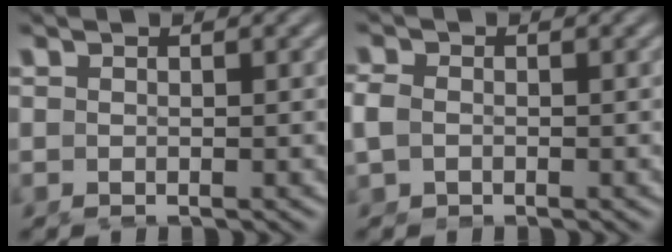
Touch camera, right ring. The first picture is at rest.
{"total": 1.4, "force": [-0.5, 1.1, 0.8], "torque": [-0.033, -0.013, 0.001]}